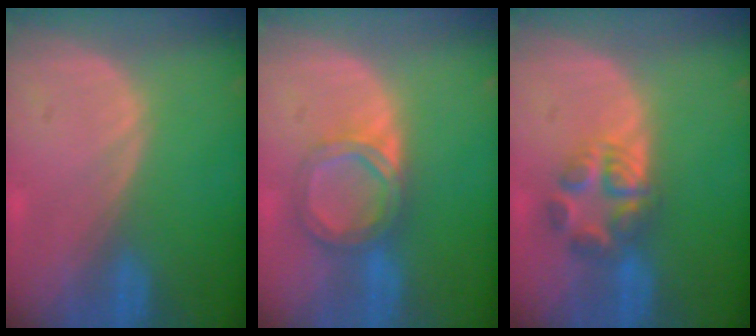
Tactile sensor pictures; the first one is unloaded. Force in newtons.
{"total": 6.1, "press": 5.4, "slide": 2.9}
{"total": 5.6, "press": 5.5, "slide": 1.0}